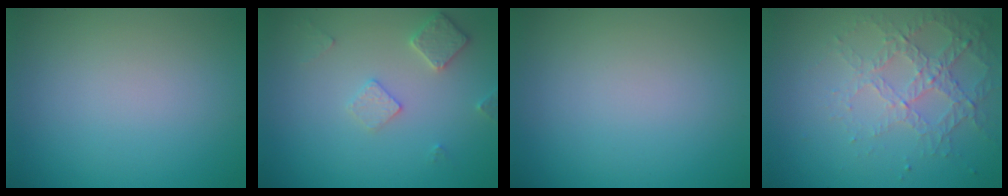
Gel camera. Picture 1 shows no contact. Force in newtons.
{"total": 2.5, "press": 2.4, "slide": 0.4}
{"total": 0.0}
{"total": 4.4, "press": 3.1, "slide": 3.2}